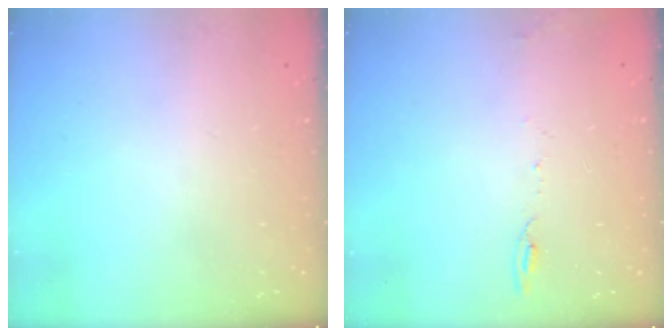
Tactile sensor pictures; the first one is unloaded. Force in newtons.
{"total": 5.6, "press": 5.5, "slide": 0.7}